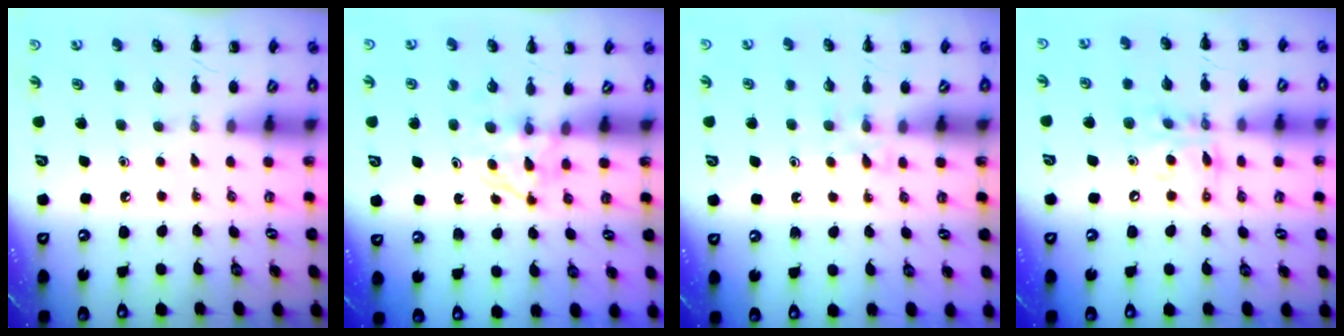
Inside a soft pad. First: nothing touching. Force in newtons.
{"total": 4.5, "press": 4.5, "slide": 0.7}
{"total": 3.8, "press": 3.5, "slide": 1.4}
{"total": 13.0, "press": 12.7, "slide": 3.2}